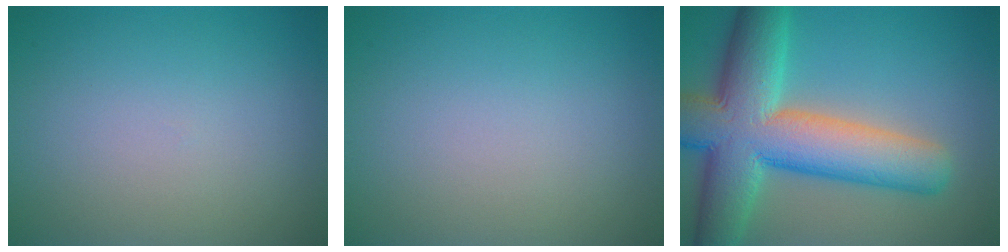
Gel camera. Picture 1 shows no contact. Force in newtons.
{"total": 0.0}
{"total": 12.5, "press": 12.5, "slide": 0.6}